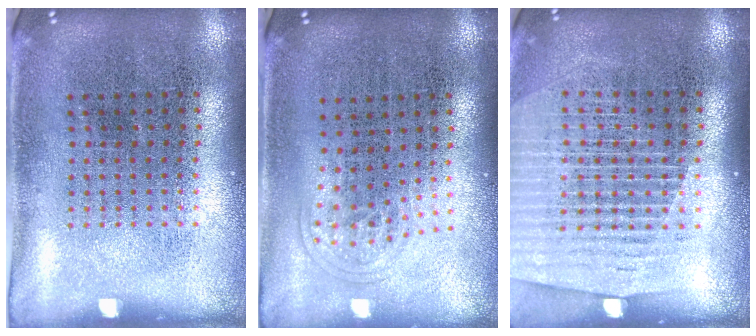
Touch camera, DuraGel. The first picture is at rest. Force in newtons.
{"total": 1.0, "press": 0.6, "slide": 0.7}
{"total": 1.5, "press": 1.4, "slide": 0.5}